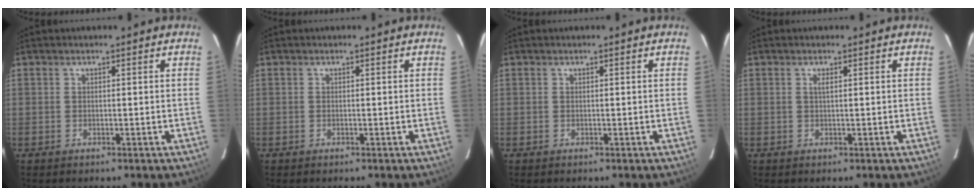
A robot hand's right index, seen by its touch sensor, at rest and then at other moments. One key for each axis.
{"total": 0.0}
{"total": 0.0}
{"total": 0.8, "fx": 0.3, "fy": 0.1, "fz": 0.8, "tx": -0.015, "ty": 0.002, "tz": 0.005}